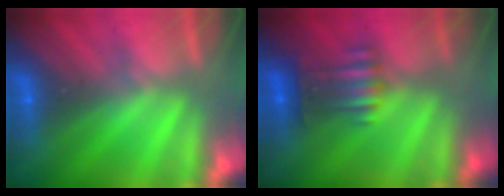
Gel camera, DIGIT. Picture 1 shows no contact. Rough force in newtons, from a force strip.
{"total": 3.4}